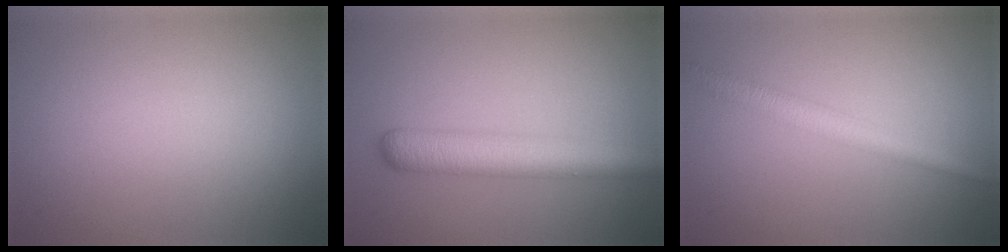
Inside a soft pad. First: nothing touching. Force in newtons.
{"total": 5.6, "press": 5.6, "slide": 0.1}
{"total": 2.9, "press": 2.9, "slide": 0.0}